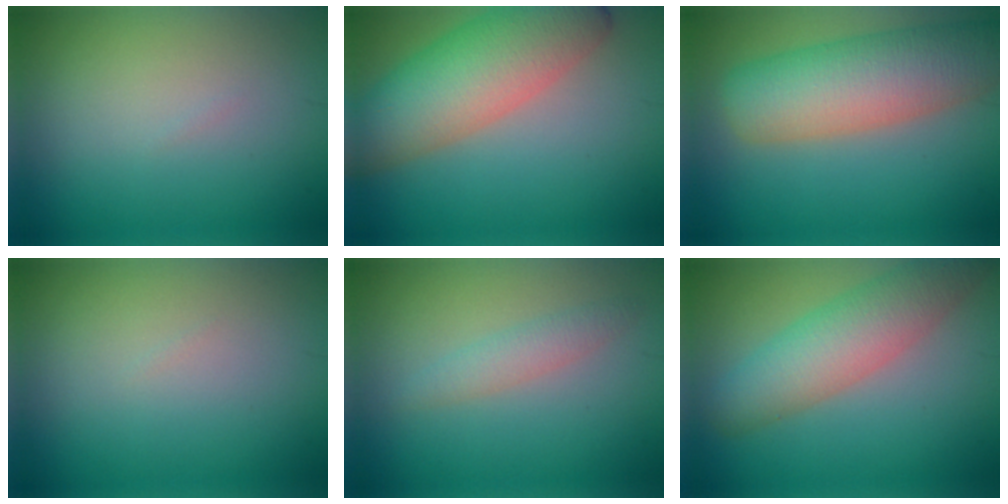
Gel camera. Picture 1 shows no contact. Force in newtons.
{"total": 8.9, "press": 8.8, "slide": 0.5}
{"total": 8.8, "press": 8.7, "slide": 0.6}
{"total": 0.0}
{"total": 1.8, "press": 1.8, "slide": 0.0}
{"total": 5.8, "press": 5.8, "slide": 0.2}